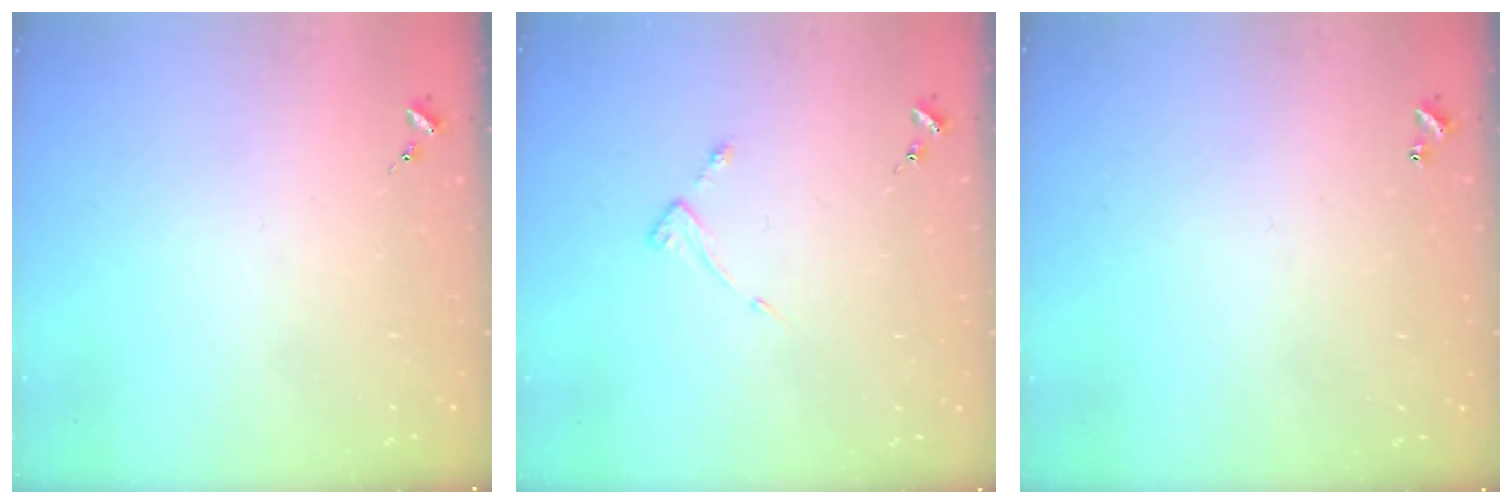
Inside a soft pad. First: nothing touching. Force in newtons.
{"total": 3.2, "press": 3.2, "slide": 0.4}
{"total": 0.9, "press": 0.9, "slide": 0.2}